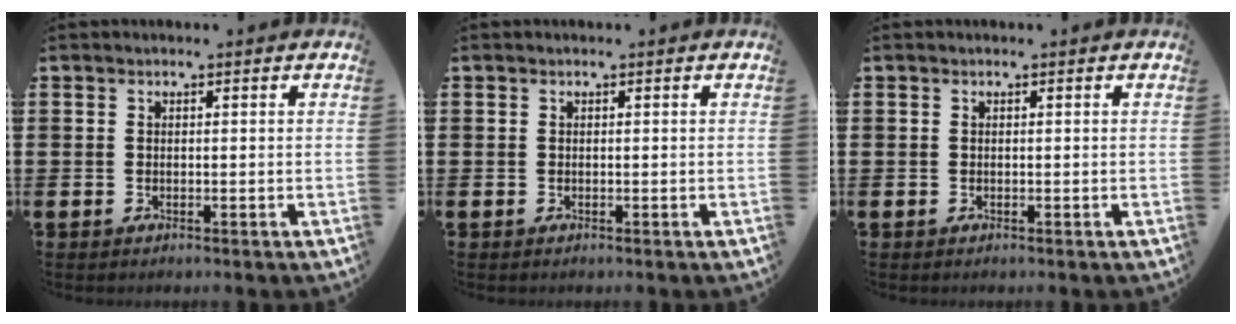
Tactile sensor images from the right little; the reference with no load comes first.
{"total": 0.0}
{"total": 0.0}